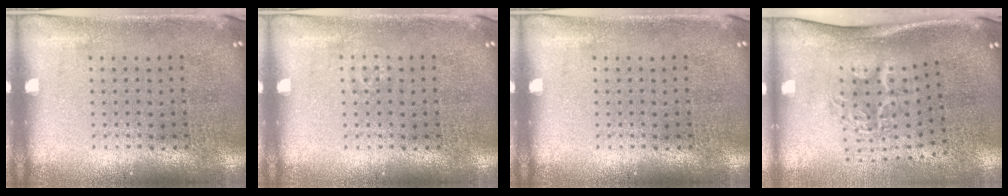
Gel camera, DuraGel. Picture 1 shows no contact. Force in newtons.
{"total": 0.7, "press": 0.7, "slide": 0.1}
{"total": 0.0}
{"total": 1.9, "press": 1.2, "slide": 1.4}